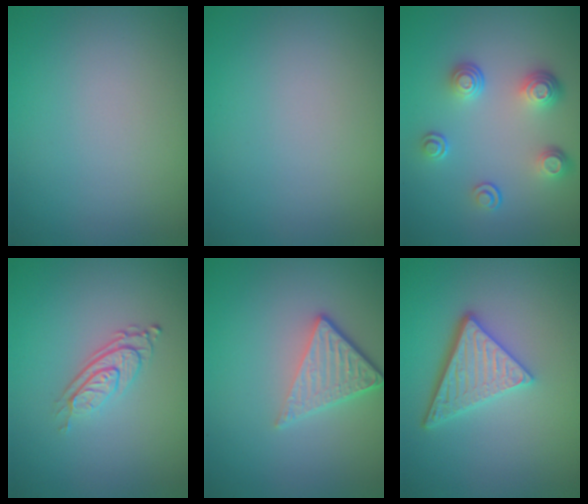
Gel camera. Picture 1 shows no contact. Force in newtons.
{"total": 0.0}
{"total": 3.7, "press": 2.7, "slide": 2.6}
{"total": 2.9, "press": 1.9, "slide": 2.2}
{"total": 3.8, "press": 2.7, "slide": 2.8}
{"total": 4.3, "press": 3.4, "slide": 2.6}